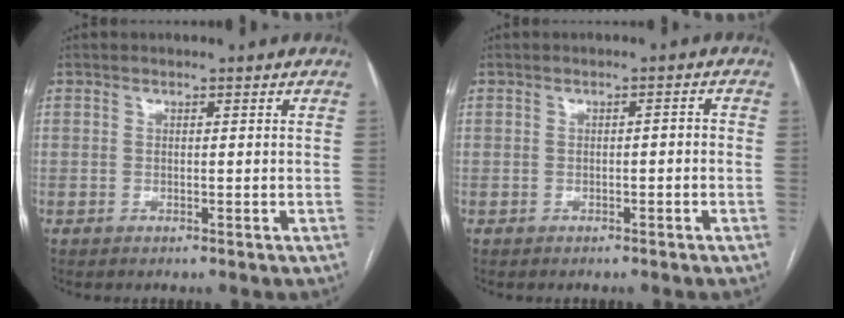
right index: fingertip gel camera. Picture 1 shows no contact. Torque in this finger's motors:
{"motor_torque": [0.17, -0.06, 0.03, 0.01]}